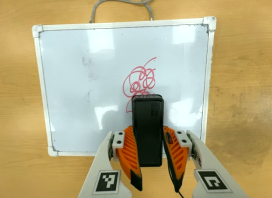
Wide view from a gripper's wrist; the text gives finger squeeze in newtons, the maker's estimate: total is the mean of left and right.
{"total": 8.2, "left": 6.2, "right": 10.1}